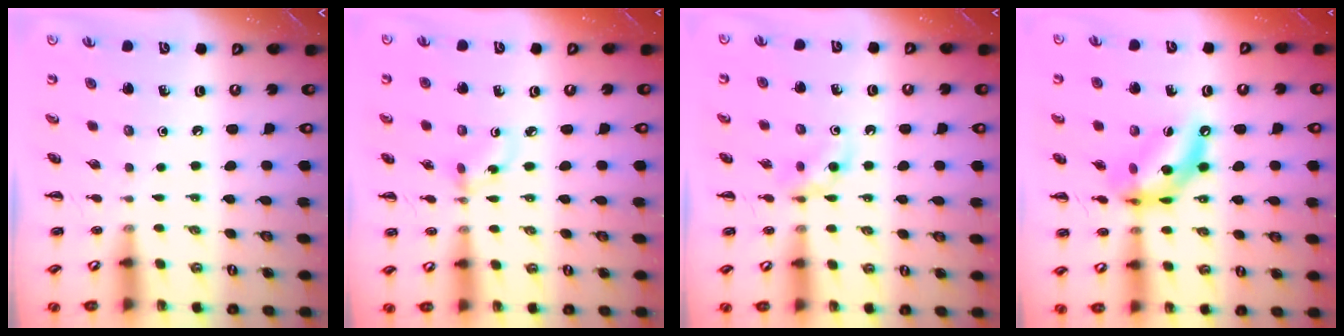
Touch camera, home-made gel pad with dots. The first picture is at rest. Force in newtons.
{"total": 2.9, "press": 2.7, "slide": 0.9}
{"total": 5.4, "press": 5.0, "slide": 2.0}
{"total": 12.6, "press": 12.1, "slide": 3.3}